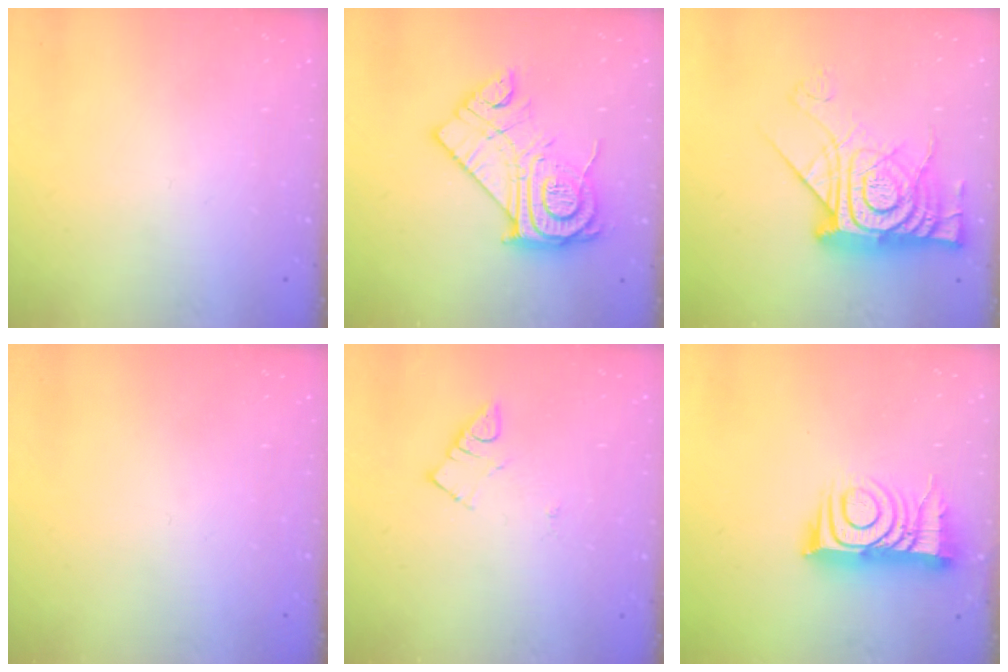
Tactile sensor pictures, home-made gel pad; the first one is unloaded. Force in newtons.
{"total": 17.4, "press": 17.4, "slide": 1.3}
{"total": 20.4, "press": 20.4, "slide": 1.8}
{"total": 0.0}
{"total": 3.1, "press": 3.0, "slide": 0.4}
{"total": 11.9, "press": 11.8, "slide": 1.0}